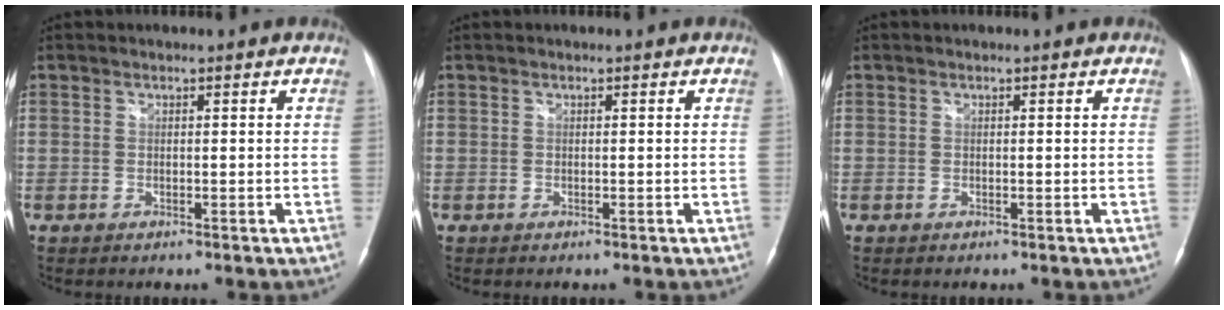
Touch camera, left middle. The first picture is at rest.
{"total": 0.0}
{"total": 0.0}